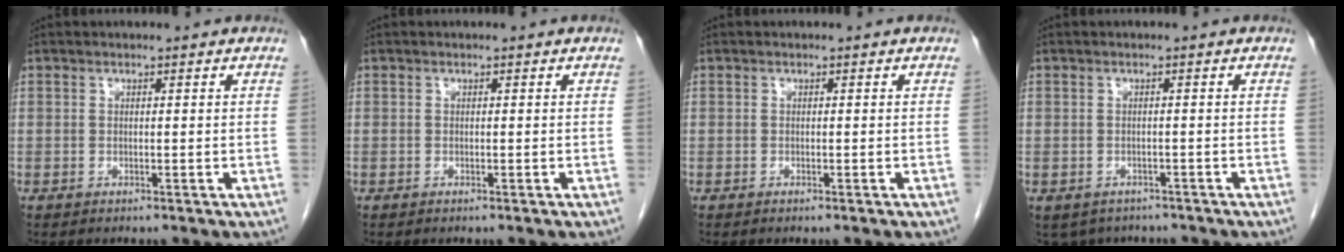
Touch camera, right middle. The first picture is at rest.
{"total": 0.0}
{"total": 0.5, "force": [-0.4, 0.0, 0.3], "torque": [-0.009, -0.001, -0.006]}
{"total": 5.3, "force": [-4.2, 3.0, 0.8], "torque": [0.000, 0.002, -0.055]}